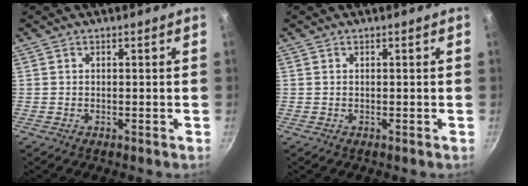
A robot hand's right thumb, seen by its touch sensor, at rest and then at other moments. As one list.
[{"total": 0.0}]